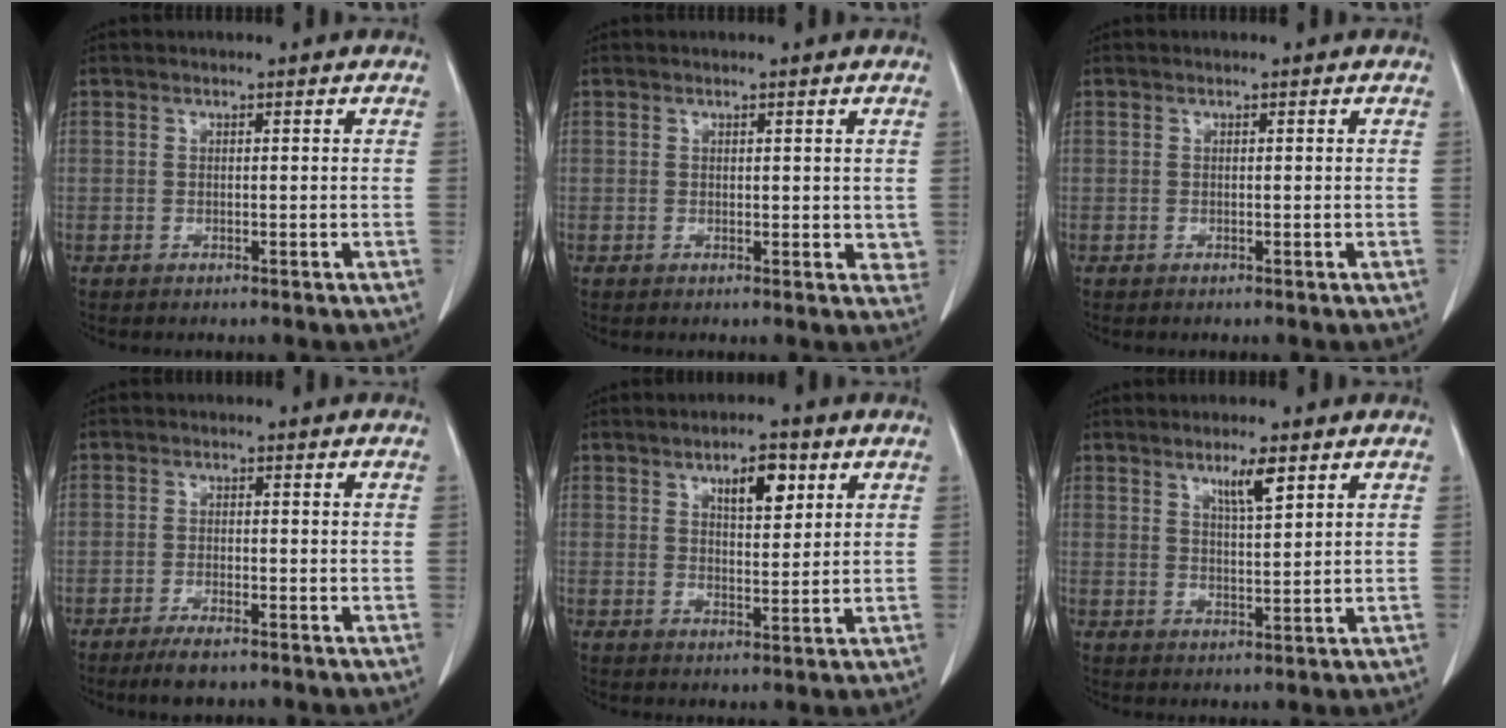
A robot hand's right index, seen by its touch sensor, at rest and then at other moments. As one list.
[{"total": 2.0, "force": [0.7, 1.4, 1.3], "torque": [-0.001, -0.004, 0.010]}, {"total": 0.0}, {"total": 3.5, "force": [-2.6, 0.8, 2.3], "torque": [-0.049, -0.004, -0.045]}, {"total": 5.8, "force": [2.9, 2.1, 4.6], "torque": [-0.073, 0.002, 0.047]}, {"total": 4.2, "force": [2.6, 0.4, 3.3], "torque": [-0.057, -0.004, 0.047]}]